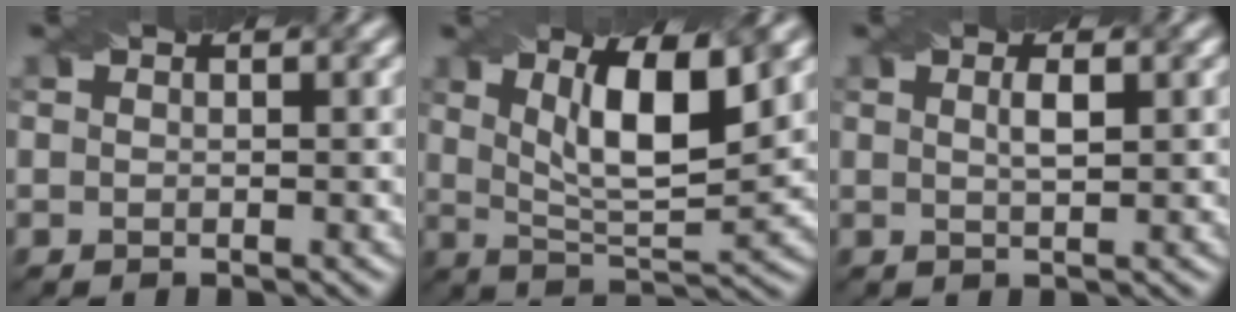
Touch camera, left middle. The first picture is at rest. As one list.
[{"total": 8.3, "force": [3.2, 2.4, 7.3], "torque": [-0.120, 0.001, 0.053]}, {"total": 1.6, "force": [0.5, 0.4, 1.5], "torque": [-0.024, 0.005, 0.008]}]